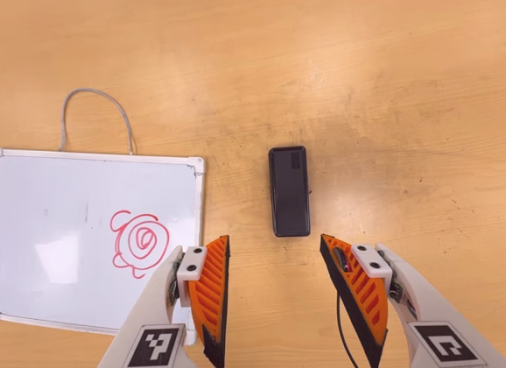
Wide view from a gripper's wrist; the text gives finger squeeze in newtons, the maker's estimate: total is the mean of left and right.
{"total": 0.0}